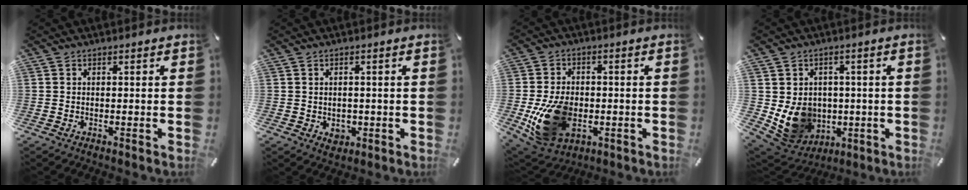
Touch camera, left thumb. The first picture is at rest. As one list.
[{"total": 2.8, "force": [-0.6, 2.4, 1.5], "torque": [-0.010, -0.002, -0.012]}, {"total": 15.2, "force": [-3.0, 10.8, 10.3], "torque": [-0.212, 0.000, -0.051]}, {"total": 11.0, "force": [-0.6, 10.2, 4.2], "torque": [-0.080, -0.006, -0.002]}]